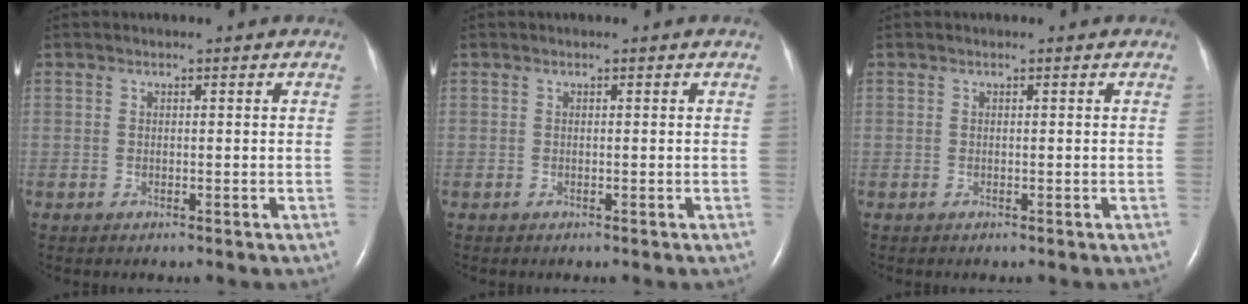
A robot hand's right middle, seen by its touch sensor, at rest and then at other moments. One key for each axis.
{"total": 0.0}
{"total": 0.0}